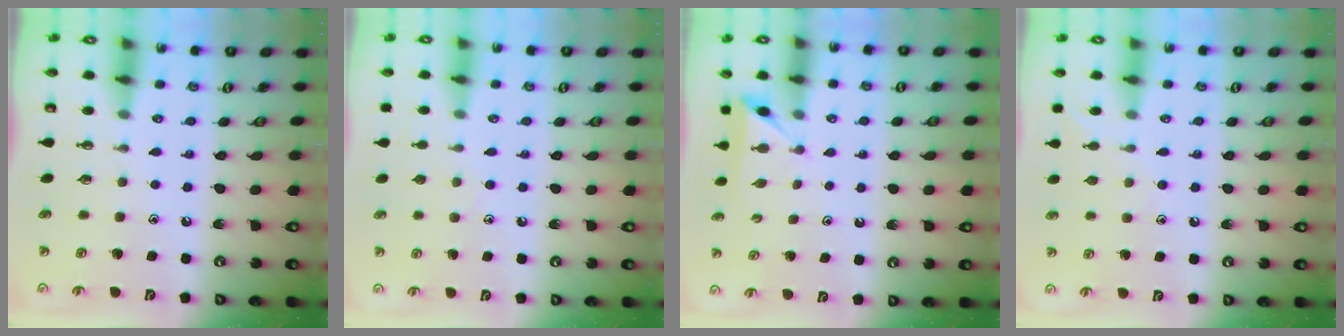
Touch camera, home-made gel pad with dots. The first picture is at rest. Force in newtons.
{"total": 5.2, "press": 5.2, "slide": 0.6}
{"total": 2.5, "press": 2.5, "slide": 0.3}
{"total": 5.9, "press": 5.9, "slide": 0.7}